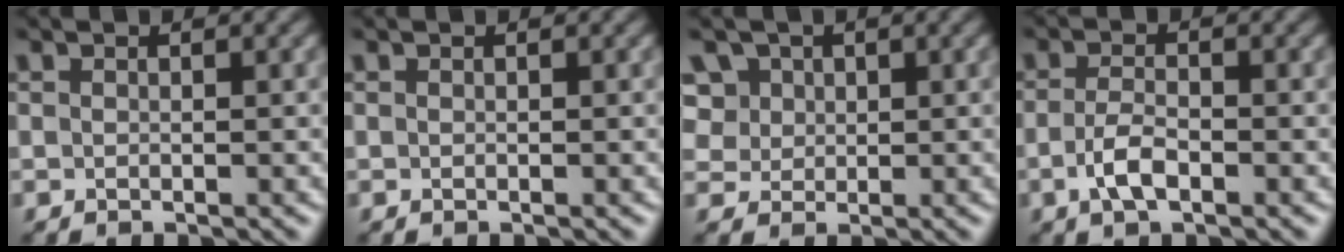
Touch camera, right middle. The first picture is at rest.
{"total": 0.0}
{"total": 5.3, "force": [2.8, 4.0, 2.0], "torque": [-0.055, 0.003, 0.046]}
{"total": 2.6, "force": [-1.2, 1.1, 2.0], "torque": [-0.046, -0.004, -0.026]}